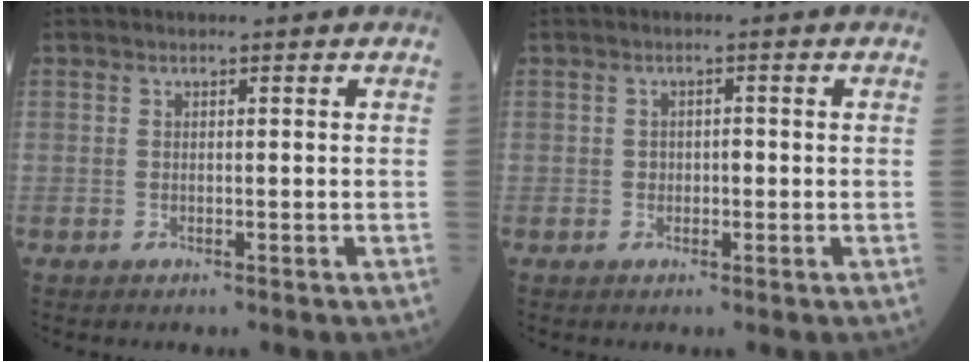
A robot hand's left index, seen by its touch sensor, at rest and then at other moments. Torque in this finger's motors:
{"motor_torque": [0.05, -0.02, -0.02, 0.00]}